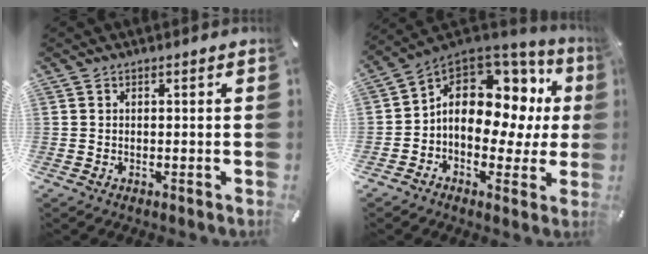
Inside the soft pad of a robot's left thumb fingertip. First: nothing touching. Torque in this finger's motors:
{"motor_torque": [2.10, 2.90, 1.70, 0.08, 0.23]}